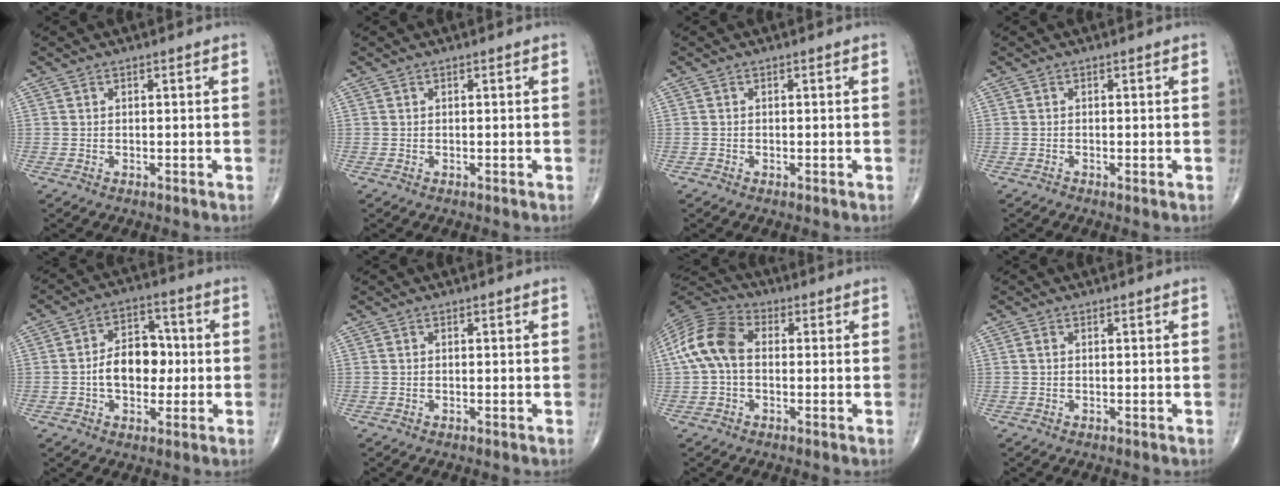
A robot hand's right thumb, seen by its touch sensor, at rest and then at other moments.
{"total": 0.0}
{"total": 0.0}
{"total": 0.5, "force": [-0.2, 0.2, 0.4], "torque": [-0.009, -0.002, -0.007]}
{"total": 10.3, "force": [-0.8, 7.1, 7.5], "torque": [-0.087, 0.025, -0.021]}
{"total": 0.0}
{"total": 10.9, "force": [0.4, 7.3, 8.0], "torque": [-0.163, 0.031, -0.005]}
{"total": 0.5, "force": [0.0, 0.4, 0.4], "torque": [-0.008, 0.000, -0.002]}